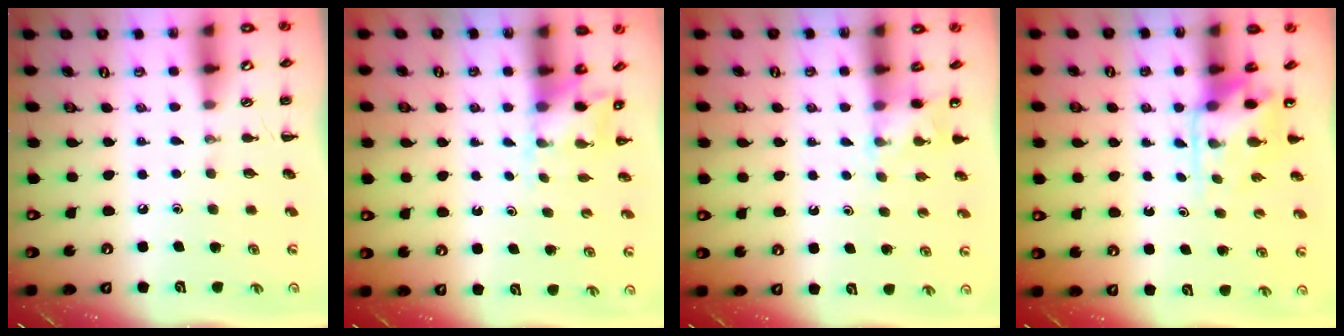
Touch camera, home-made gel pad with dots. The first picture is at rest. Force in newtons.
{"total": 2.3, "press": 2.3, "slide": 0.6}
{"total": 4.9, "press": 4.8, "slide": 1.0}
{"total": 4.3, "press": 4.2, "slide": 1.0}